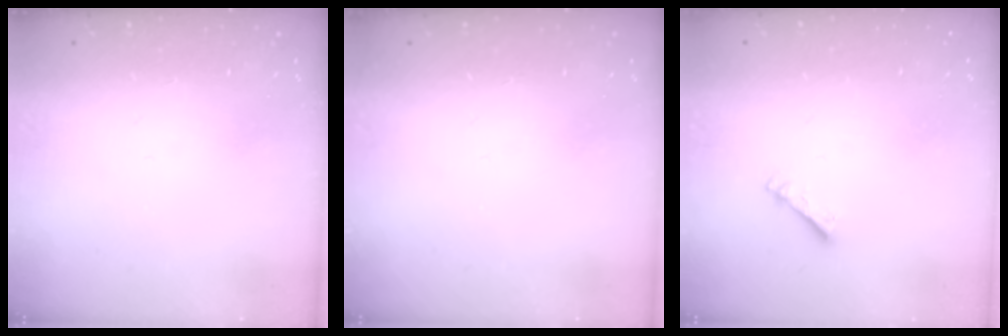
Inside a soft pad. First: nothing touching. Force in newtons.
{"total": 0.0}
{"total": 2.7, "press": 2.7, "slide": 0.4}